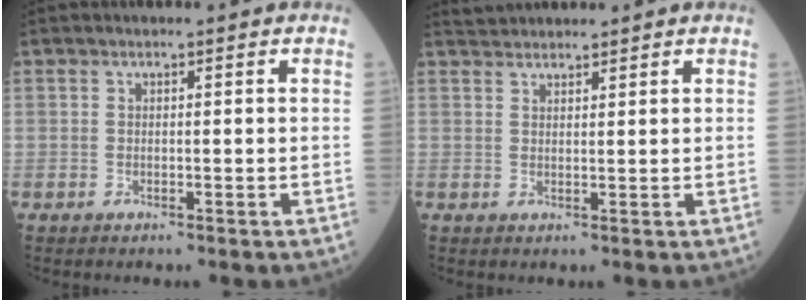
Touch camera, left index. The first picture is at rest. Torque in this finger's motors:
{"motor_torque": [0.20, -0.21, 0.05, 0.01]}